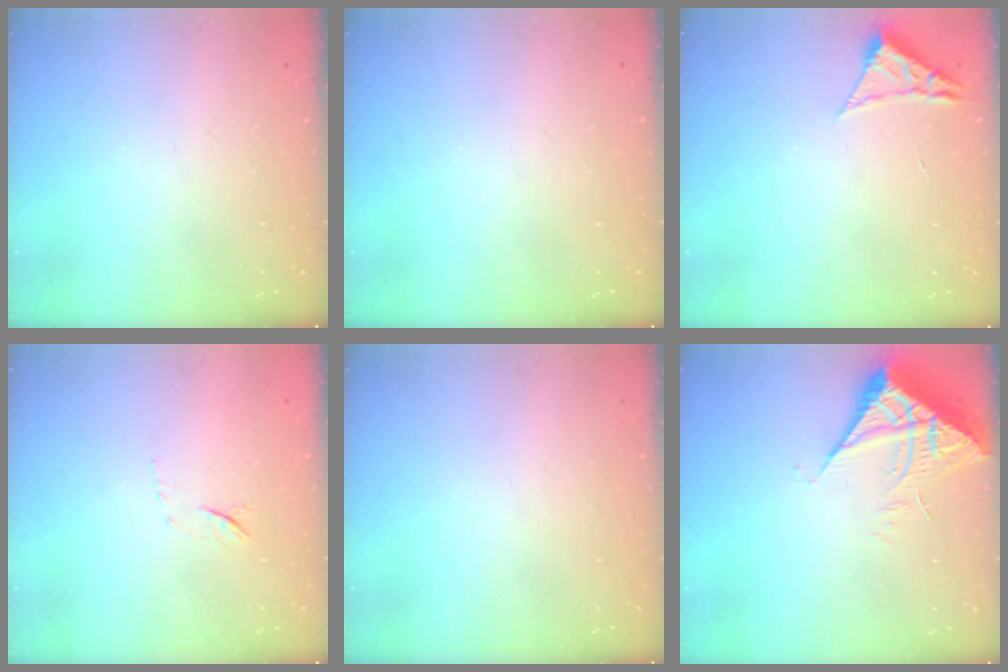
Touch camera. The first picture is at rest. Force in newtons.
{"total": 0.0}
{"total": 2.3, "press": 2.3, "slide": 0.4}
{"total": 6.1, "press": 5.9, "slide": 1.5}
{"total": 0.0}
{"total": 7.2, "press": 7.2, "slide": 0.8}